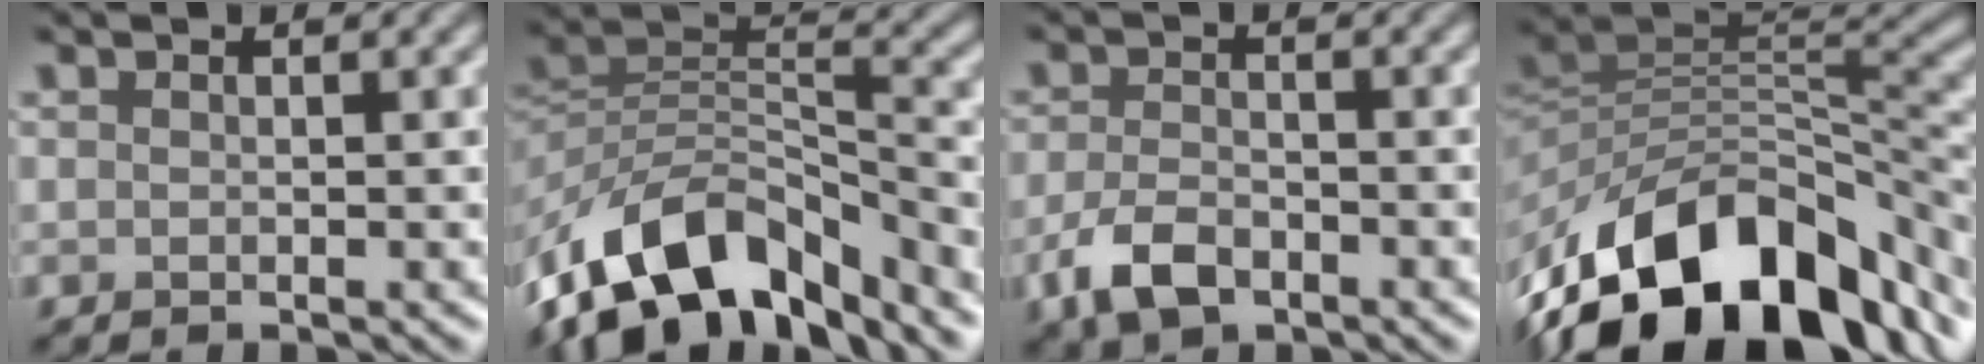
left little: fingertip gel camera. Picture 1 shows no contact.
{"total": 12.3, "force": [-8.3, 6.1, 6.7], "torque": [-0.123, 0.019, -0.164]}
{"total": 3.8, "force": [-2.2, 2.0, 2.3], "torque": [-0.049, -0.004, -0.048]}
{"total": 14.0, "force": [-6.7, 8.3, 9.1], "torque": [-0.156, 0.008, -0.121]}